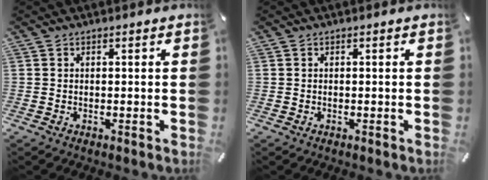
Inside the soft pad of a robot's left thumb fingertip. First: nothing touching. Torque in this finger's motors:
{"motor_torque": [-0.06, 0.01, -0.06, -0.03, 0.00]}